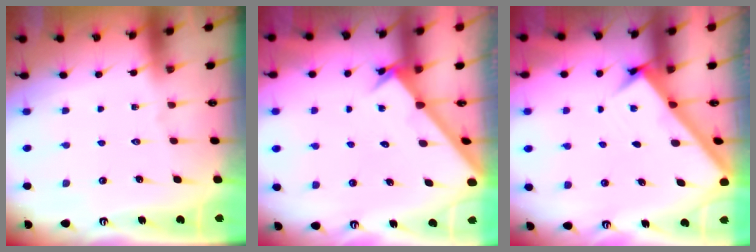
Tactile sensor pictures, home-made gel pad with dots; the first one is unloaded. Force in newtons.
{"total": 2.0, "press": 2.0, "slide": 0.2}
{"total": 2.7, "press": 2.7, "slide": 0.3}